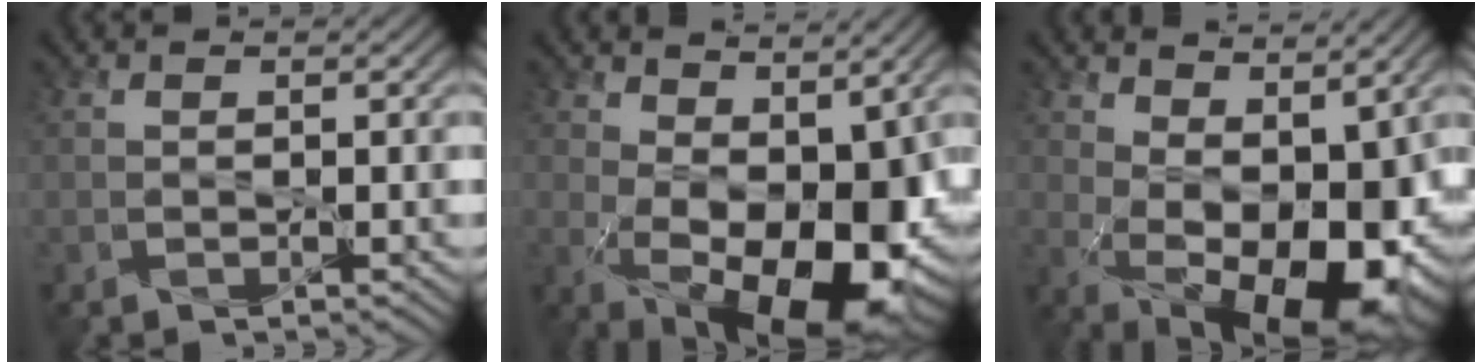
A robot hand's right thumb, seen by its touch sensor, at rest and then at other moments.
{"total": 13.1, "force": [-0.1, 7.1, 11.0], "torque": [-0.175, -0.015, 0.012]}
{"total": 12.9, "force": [1.1, 7.1, 10.7], "torque": [-0.165, -0.013, 0.040]}